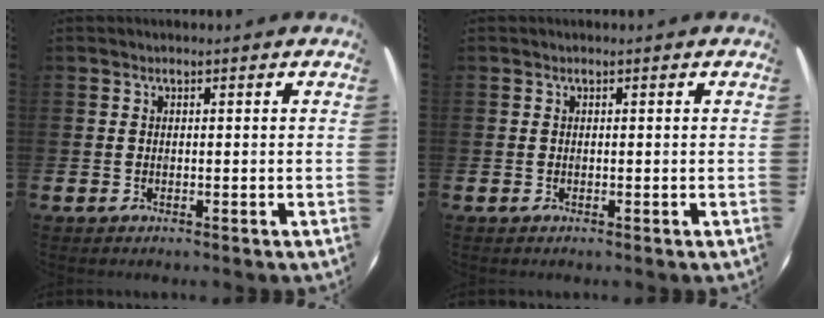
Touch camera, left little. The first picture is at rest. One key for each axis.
{"total": 0.0}